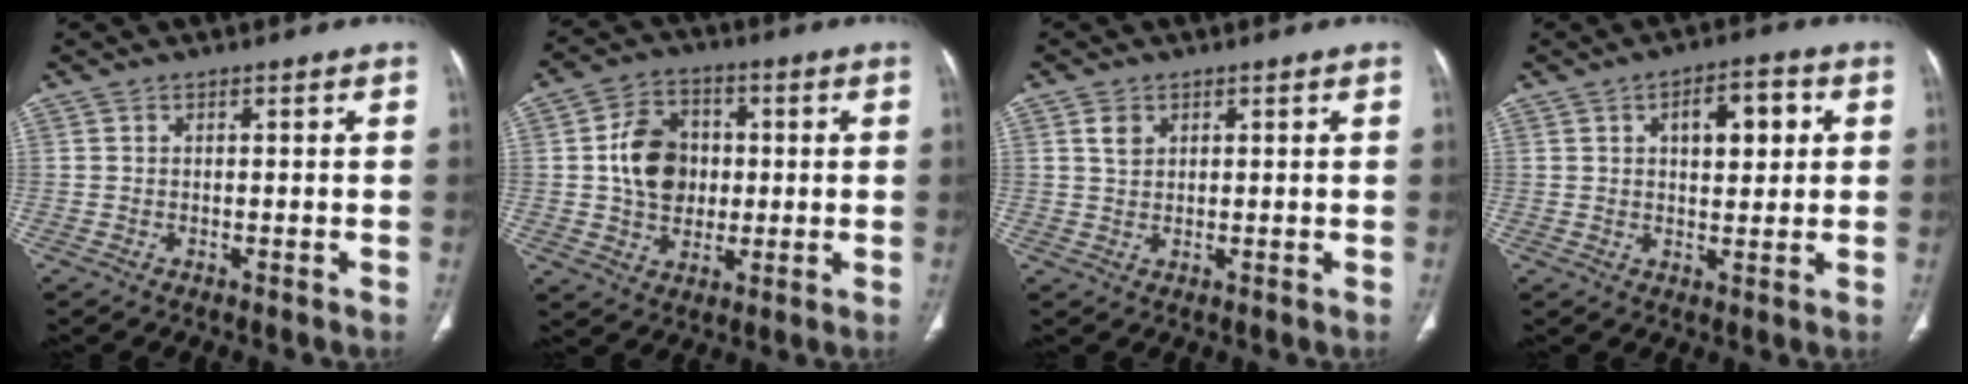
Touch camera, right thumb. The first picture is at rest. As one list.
[{"total": 11.5, "force": [0.7, 9.1, 6.9], "torque": [-0.089, 0.009, 0.012]}, {"total": 2.5, "force": [1.2, 1.8, 1.3], "torque": [-0.015, -0.003, 0.027]}, {"total": 8.1, "force": [2.3, 3.9, 6.6], "torque": [-0.072, 0.003, 0.032]}]